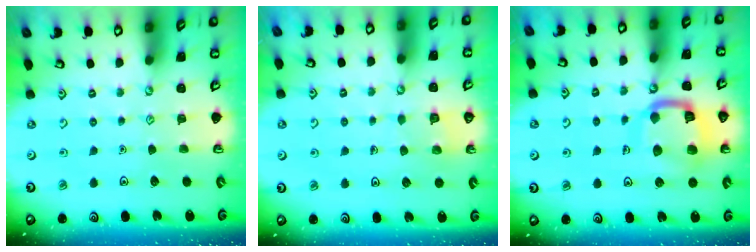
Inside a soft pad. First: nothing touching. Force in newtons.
{"total": 2.5, "press": 2.5, "slide": 0.1}
{"total": 15.4, "press": 15.3, "slide": 1.6}